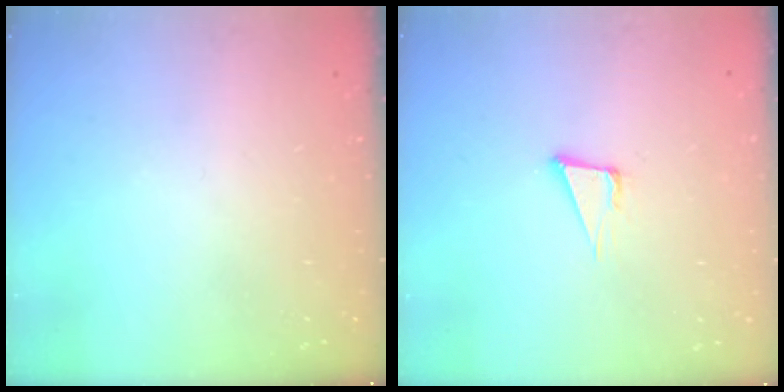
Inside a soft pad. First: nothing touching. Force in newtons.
{"total": 5.0, "press": 4.0, "slide": 3.1}